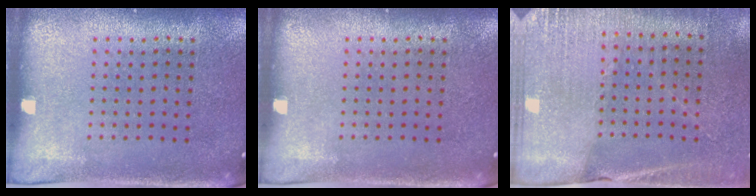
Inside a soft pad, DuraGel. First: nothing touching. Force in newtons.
{"total": 0.0}
{"total": 2.7, "press": 2.7, "slide": 0.6}